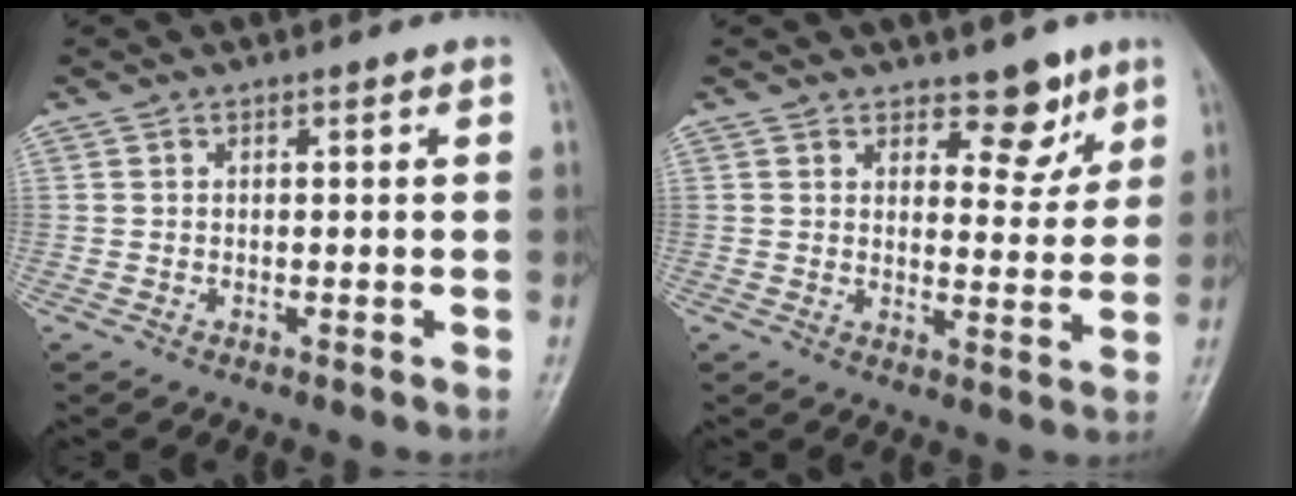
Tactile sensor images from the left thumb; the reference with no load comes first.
{"total": 6.3, "force": [4.4, 3.4, 2.8], "torque": [-0.002, -0.030, 0.062]}